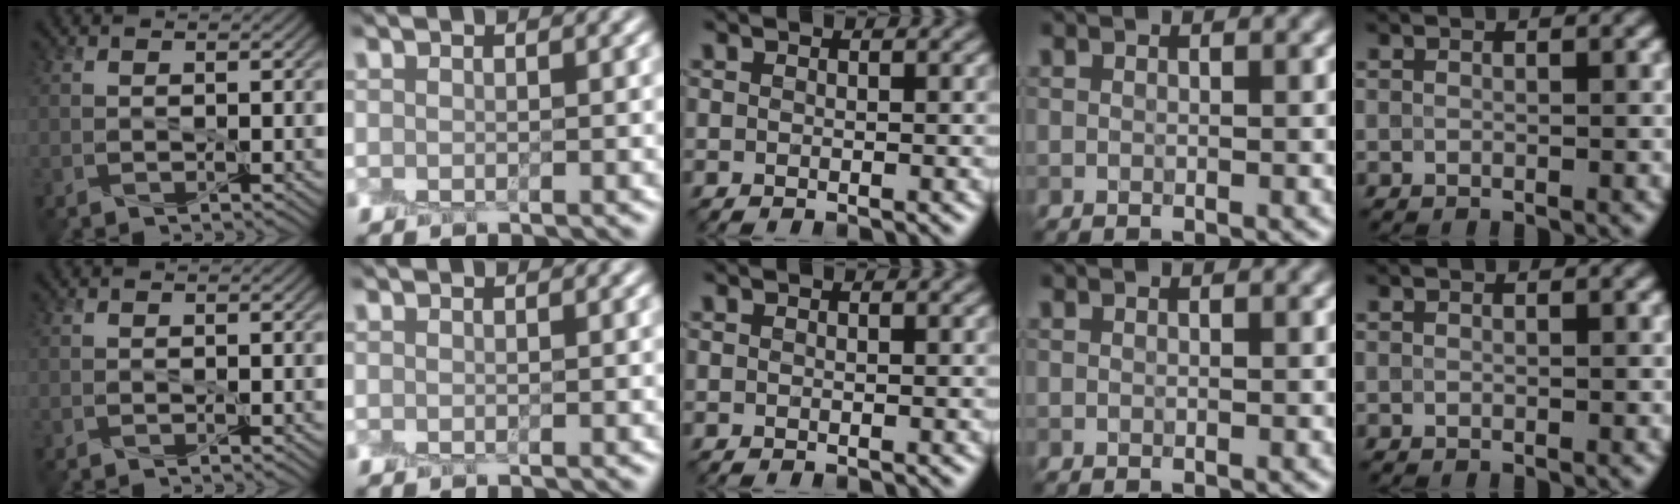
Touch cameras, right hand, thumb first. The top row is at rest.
{}